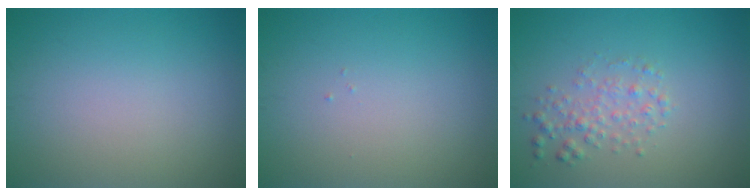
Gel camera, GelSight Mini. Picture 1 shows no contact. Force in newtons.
{"total": 0.0}
{"total": 2.1, "press": 2.1, "slide": 0.0}